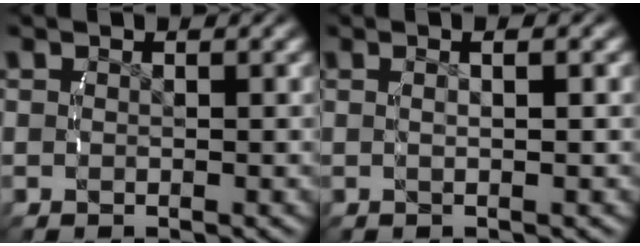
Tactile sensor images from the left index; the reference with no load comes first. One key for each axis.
{"total": 1.7, "fx": 0.2, "fy": -0.5, "fz": 1.7, "tx": -0.029, "ty": 0.005, "tz": 0.005}